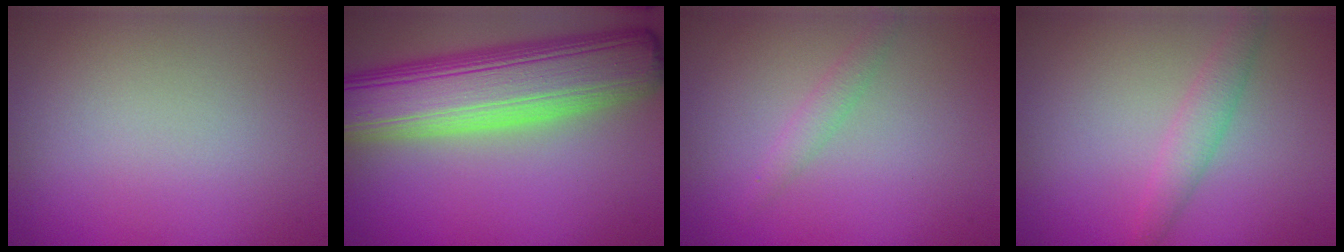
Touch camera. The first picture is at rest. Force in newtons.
{"total": 11.6, "press": 11.6, "slide": 0.7}
{"total": 1.3, "press": 1.3, "slide": 0.0}
{"total": 2.0, "press": 2.0, "slide": 0.1}